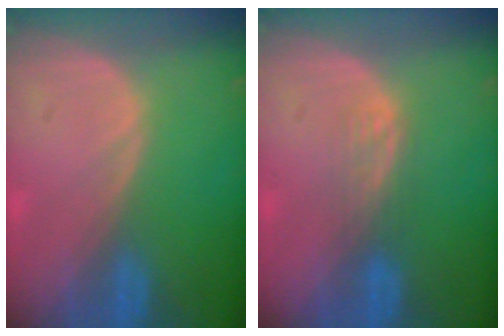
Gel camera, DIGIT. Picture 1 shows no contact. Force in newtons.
{"total": 2.4, "press": 2.3, "slide": 0.4}